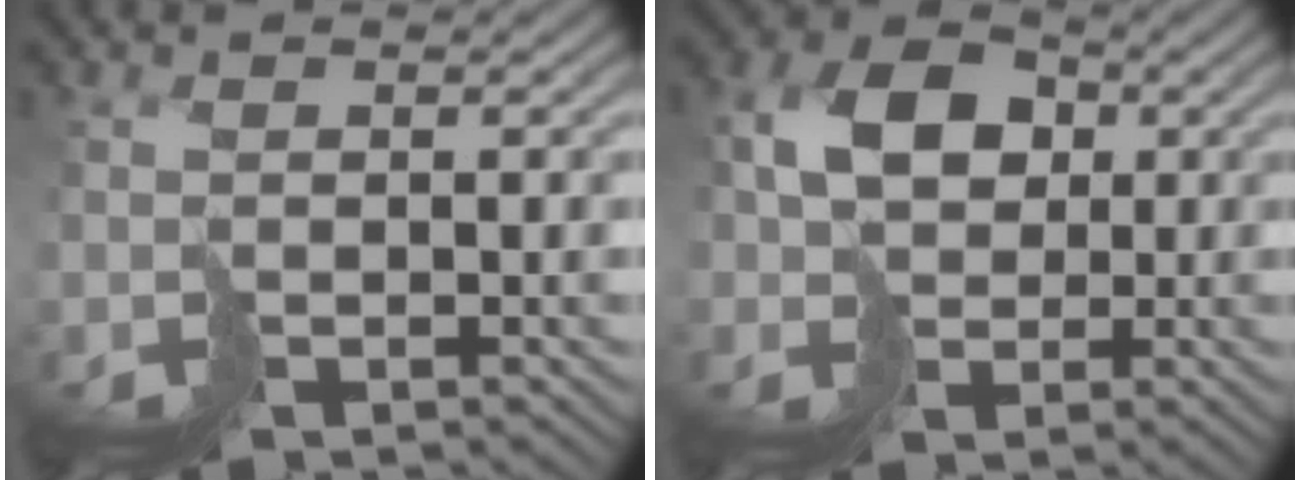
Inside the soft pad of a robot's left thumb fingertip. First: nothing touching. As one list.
[{"total": 6.9, "force": [1.0, 5.3, 4.3], "torque": [-0.092, 0.009, 0.012]}]